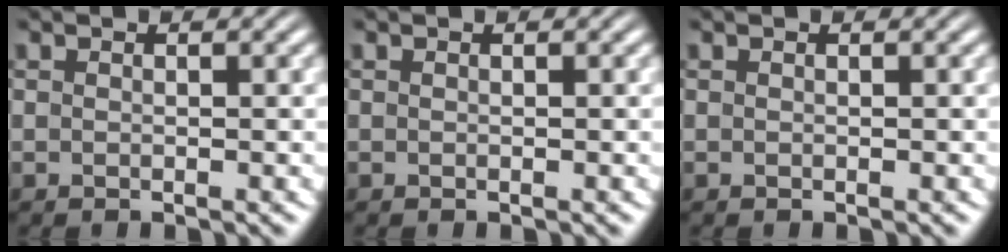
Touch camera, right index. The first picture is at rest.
{"total": 0.0}
{"total": 0.0}